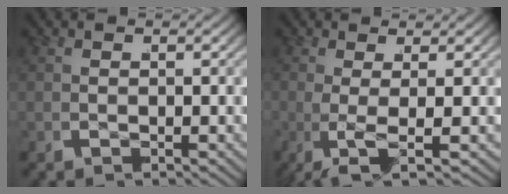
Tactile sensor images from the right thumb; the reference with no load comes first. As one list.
[{"total": 3.8, "force": [-0.4, 0.6, 3.7], "torque": [-0.088, -0.012, -0.004]}]